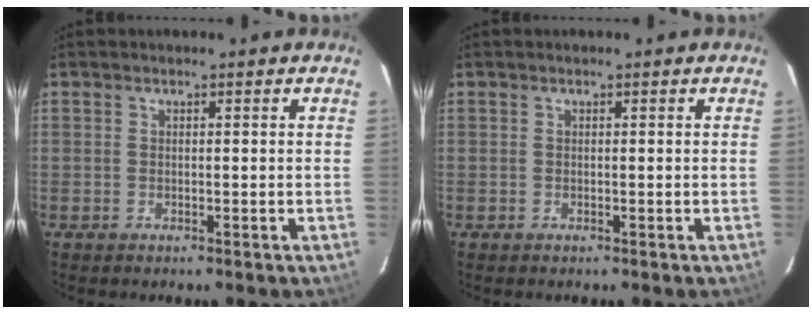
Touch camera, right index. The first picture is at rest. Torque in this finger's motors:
{"motor_torque": [0.00, 0.00, 0.00, 0.00]}